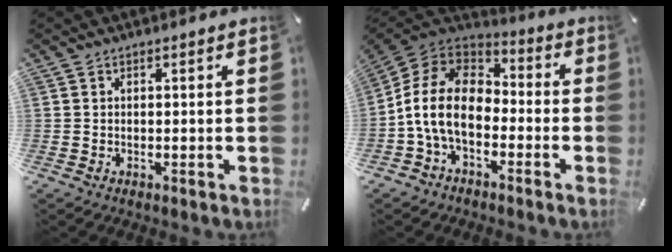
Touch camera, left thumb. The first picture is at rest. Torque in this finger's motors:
{"motor_torque": [-0.41, 2.26, 1.61, 1.16, 0.56]}